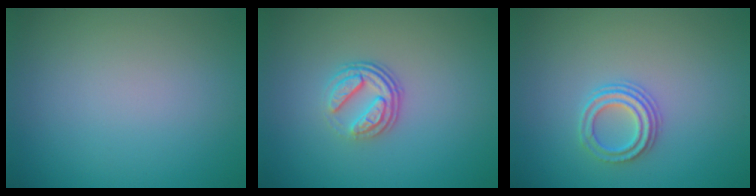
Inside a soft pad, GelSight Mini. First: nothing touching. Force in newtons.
{"total": 3.5, "press": 2.4, "slide": 2.5}
{"total": 2.5, "press": 2.2, "slide": 1.2}